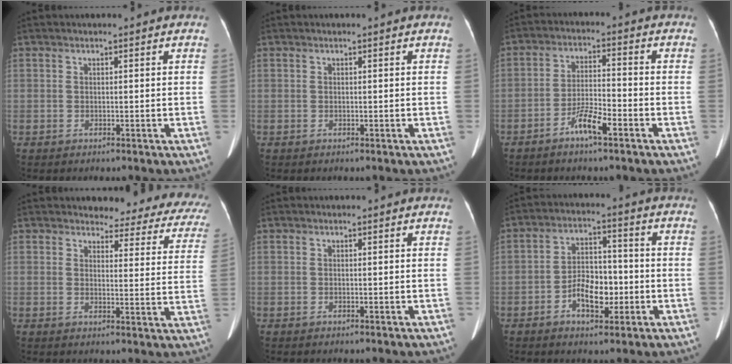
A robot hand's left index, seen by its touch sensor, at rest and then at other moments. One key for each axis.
{"total": 0.0}
{"total": 5.3, "fx": -3.4, "fy": 0.7, "fz": 4.0, "tx": -0.081, "ty": 0.004, "tz": -0.064}
{"total": 15.2, "fx": 14.0, "fy": 4.4, "fz": 4.0, "tx": -0.006, "ty": -0.059, "tz": 0.120}
{"total": 0.0}
{"total": 7.2, "fx": -2.5, "fy": 3.7, "fz": 5.7, "tx": -0.107, "ty": 0.014, "tz": -0.040}